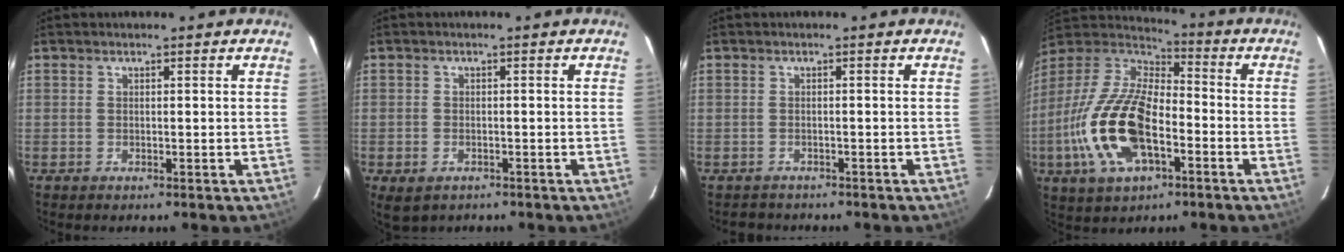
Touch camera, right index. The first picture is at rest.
{"total": 4.0, "force": [-2.0, 2.9, 1.9], "torque": [-0.041, -0.009, -0.026]}
{"total": 2.7, "force": [-2.4, 1.3, 0.3], "torque": [-0.006, 0.001, -0.032]}
{"total": 20.5, "force": [-6.6, 9.9, 16.7], "torque": [-0.360, -0.019, -0.124]}